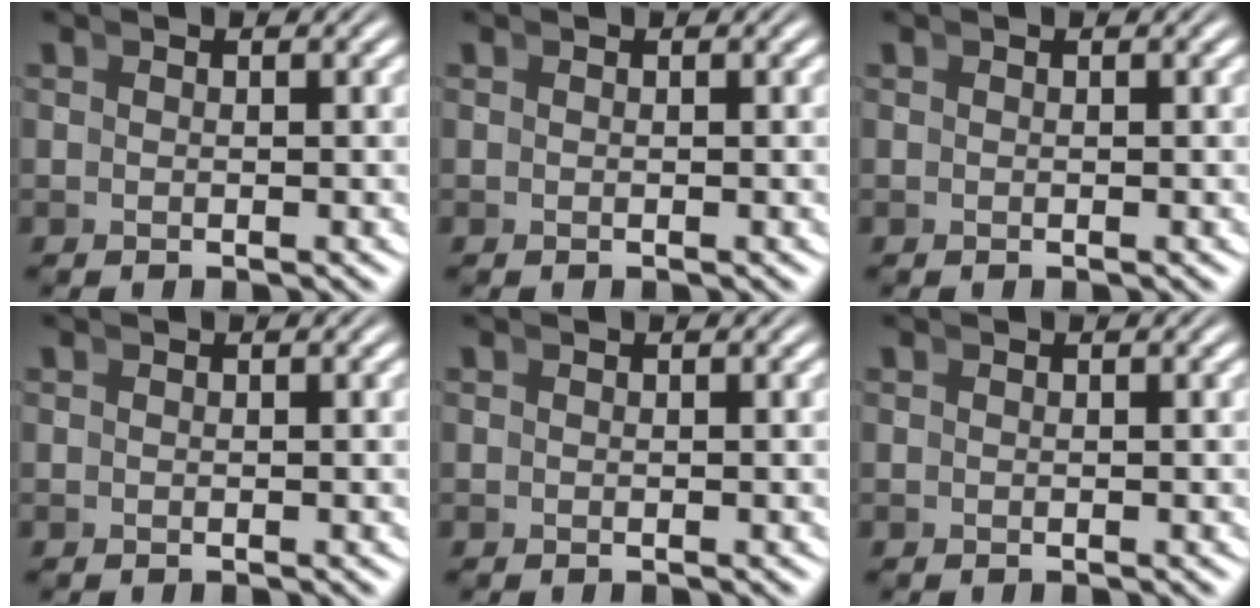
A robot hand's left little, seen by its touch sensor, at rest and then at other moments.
{"total": 0.0}
{"total": 0.0}
{"total": 0.0}
{"total": 0.0}
{"total": 0.0}